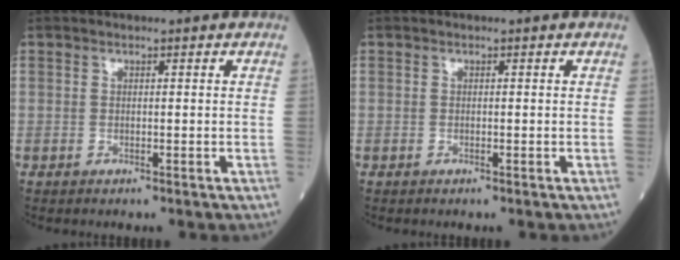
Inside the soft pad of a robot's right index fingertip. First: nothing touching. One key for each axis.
{"total": 0.0}